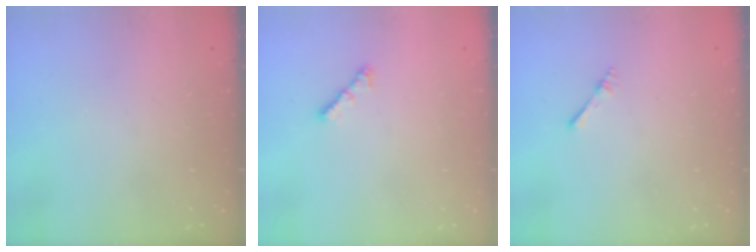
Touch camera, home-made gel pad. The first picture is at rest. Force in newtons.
{"total": 3.0, "press": 2.9, "slide": 0.6}
{"total": 2.2, "press": 2.2, "slide": 0.3}